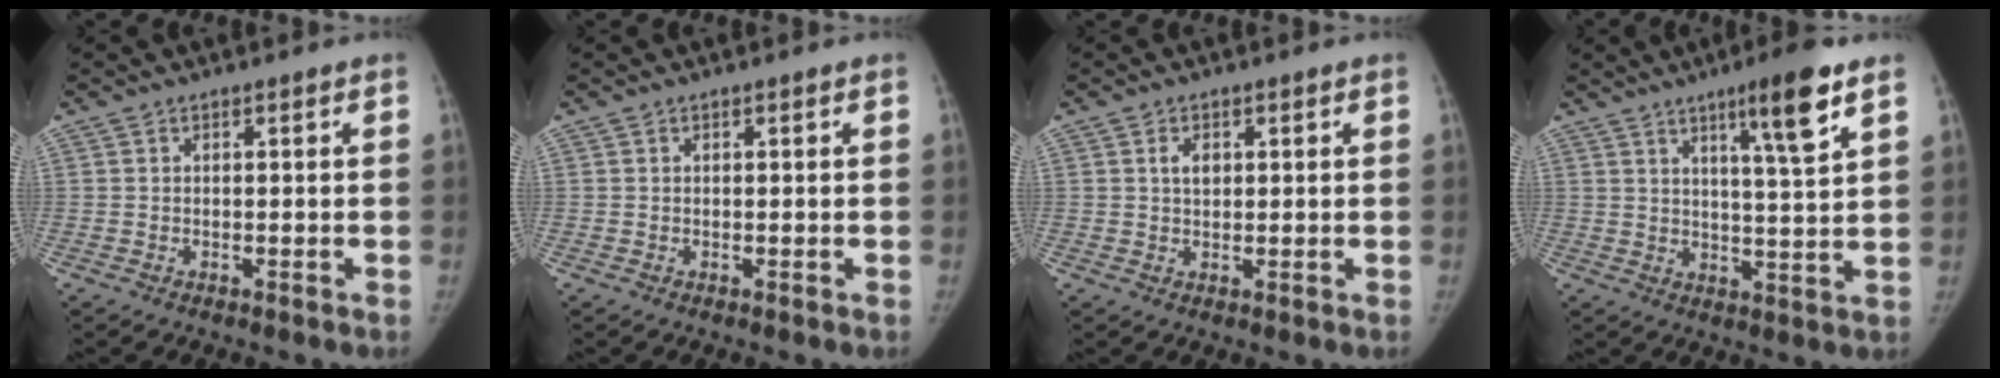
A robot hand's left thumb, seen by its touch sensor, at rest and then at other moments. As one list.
[{"total": 0.0}, {"total": 2.6, "force": [0.8, 1.8, 1.7], "torque": [-0.019, -0.002, 0.013]}, {"total": 10.2, "force": [5.9, 0.8, 8.4], "torque": [-0.126, -0.031, 0.090]}]